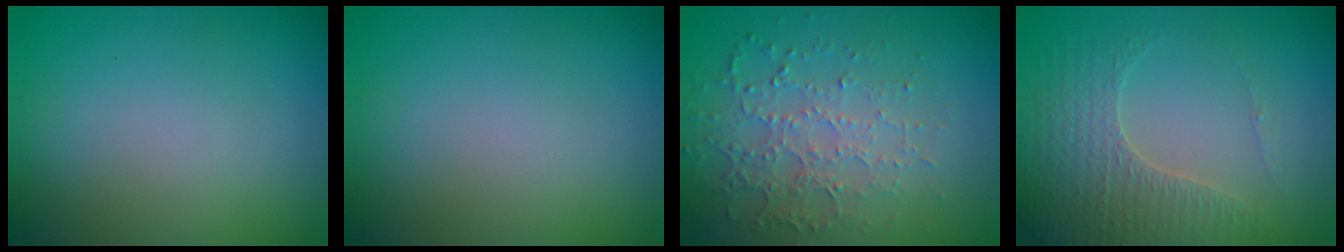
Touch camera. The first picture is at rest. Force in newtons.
{"total": 0.0}
{"total": 3.4, "press": 3.2, "slide": 1.2}
{"total": 3.3, "press": 3.3, "slide": 0.6}